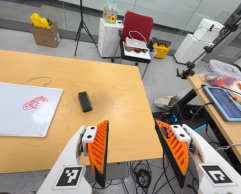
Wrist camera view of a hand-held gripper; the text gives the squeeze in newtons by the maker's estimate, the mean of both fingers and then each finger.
{"total": 0.0}